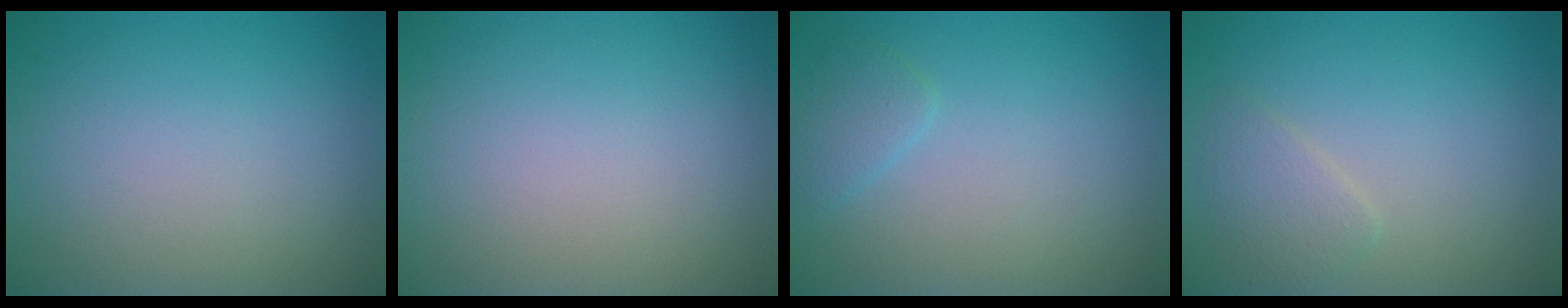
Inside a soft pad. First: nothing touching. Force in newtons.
{"total": 0.0}
{"total": 1.4, "press": 1.4, "slide": 0.1}
{"total": 1.8, "press": 1.8, "slide": 0.1}